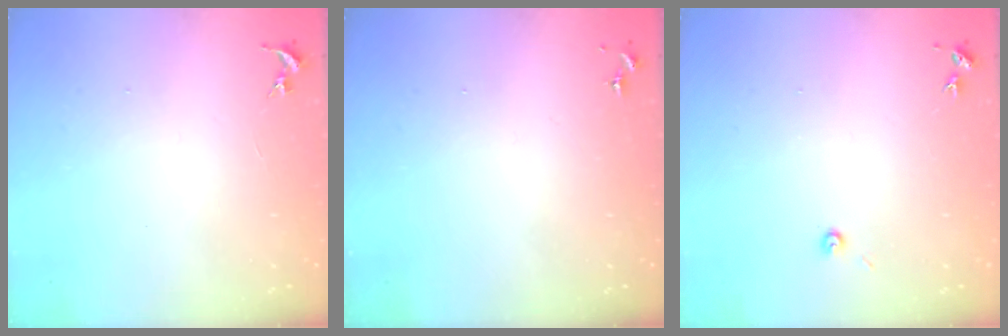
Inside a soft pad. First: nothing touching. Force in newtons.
{"total": 0.0}
{"total": 3.0, "press": 3.0, "slide": 0.3}